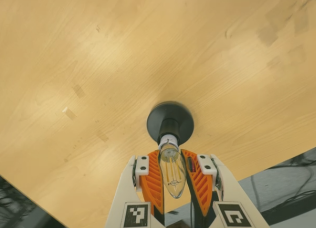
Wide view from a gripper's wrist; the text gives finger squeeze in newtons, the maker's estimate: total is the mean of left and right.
{"total": 19.3, "left": 18.5, "right": 20.0}